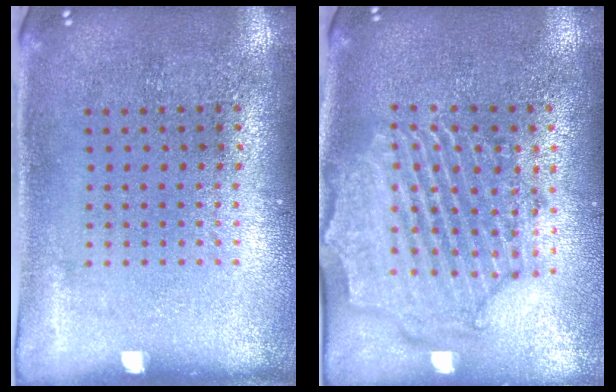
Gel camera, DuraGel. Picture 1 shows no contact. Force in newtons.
{"total": 2.4, "press": 2.2, "slide": 0.8}